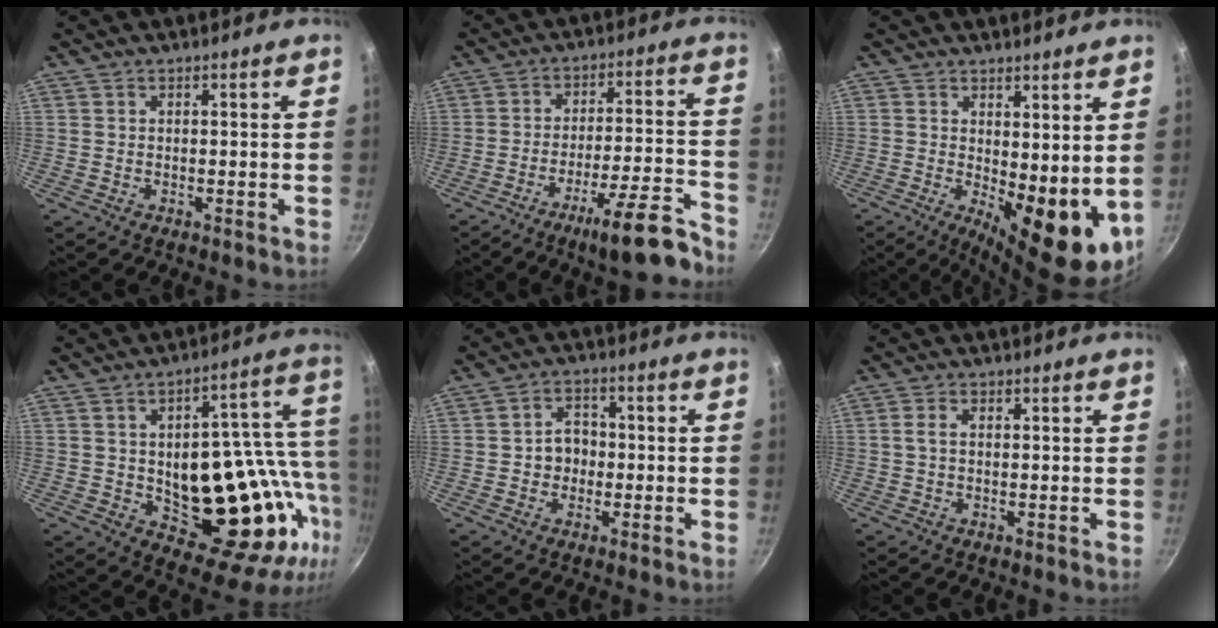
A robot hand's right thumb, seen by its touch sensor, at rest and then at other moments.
{"total": 13.3, "force": [-9.6, 2.0, 8.9], "torque": [-0.120, 0.073, -0.146]}
{"total": 12.6, "force": [0.9, 5.1, 11.5], "torque": [-0.127, -0.024, 0.027]}
{"total": 25.1, "force": [-1.2, 13.1, 21.5], "torque": [-0.246, -0.001, 0.003]}
{"total": 5.3, "force": [-0.7, 4.5, 2.8], "torque": [-0.009, 0.012, -0.013]}
{"total": 1.9, "force": [0.2, 1.0, 1.6], "torque": [-0.034, 0.004, 0.002]}